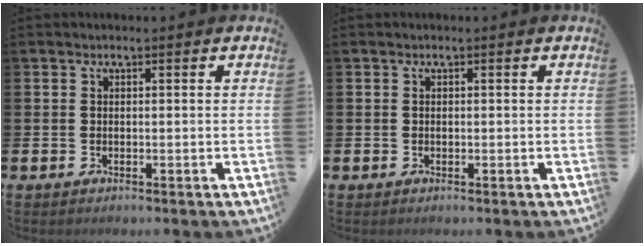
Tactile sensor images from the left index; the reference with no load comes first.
{"total": 0.0}